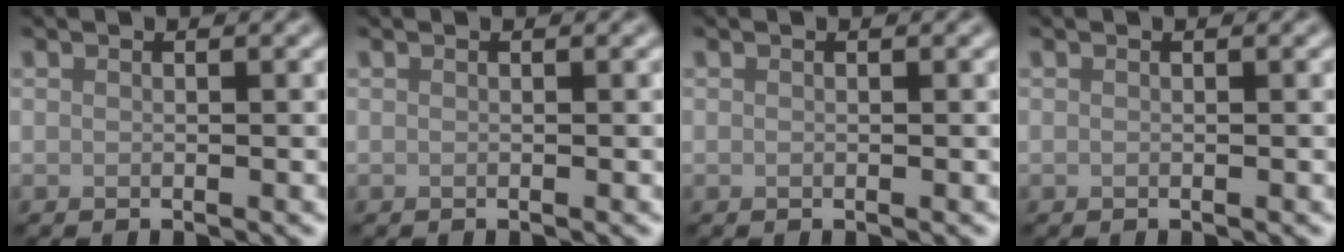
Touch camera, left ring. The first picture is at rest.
{"total": 0.0}
{"total": 0.0}
{"total": 0.0}